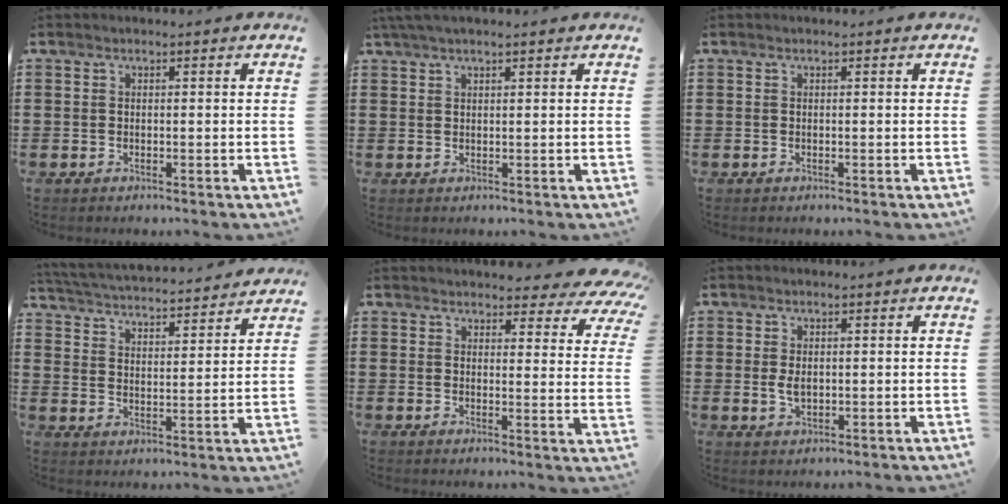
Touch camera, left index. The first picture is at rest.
{"total": 2.1, "force": [1.6, 0.1, 1.3], "torque": [-0.026, 0.002, 0.030]}
{"total": 0.0}
{"total": 3.8, "force": [3.8, -0.3, 0.4], "torque": [-0.030, -0.032, 0.060]}
{"total": 4.6, "force": [4.3, 0.9, 1.5], "torque": [-0.029, -0.022, 0.075]}
{"total": 2.5, "force": [0.2, 1.5, 2.1], "torque": [-0.050, 0.002, 0.002]}